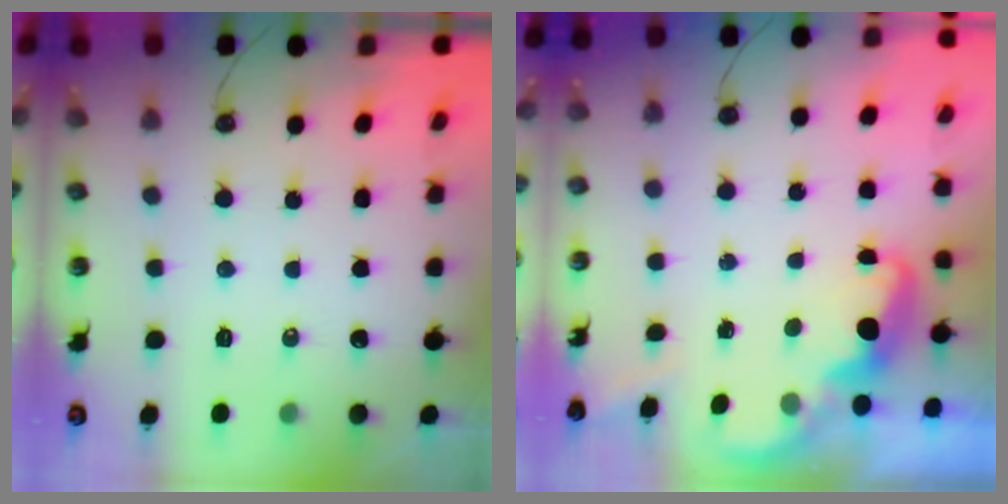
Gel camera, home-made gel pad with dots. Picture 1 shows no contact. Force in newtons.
{"total": 2.8, "press": 2.7, "slide": 0.8}